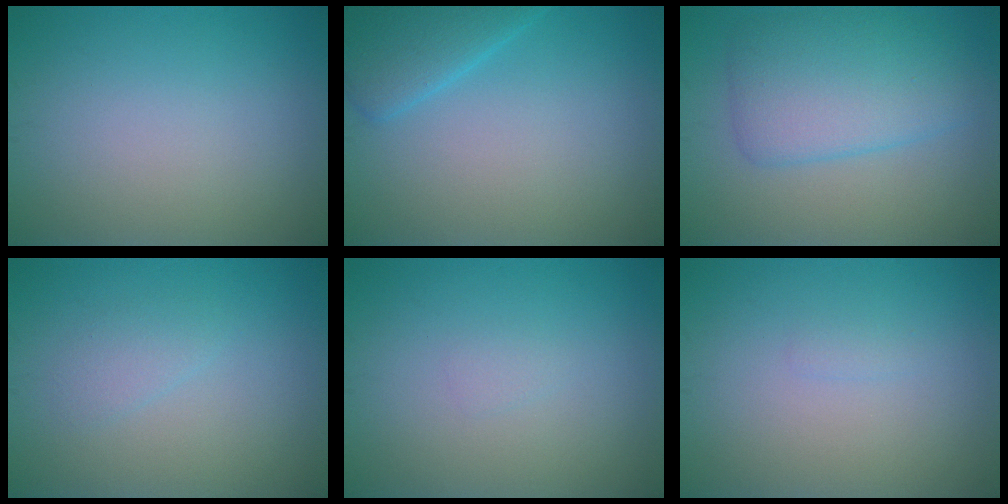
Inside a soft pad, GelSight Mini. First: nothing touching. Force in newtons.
{"total": 3.4, "press": 3.4, "slide": 0.2}
{"total": 5.7, "press": 5.6, "slide": 0.2}
{"total": 1.3, "press": 1.3, "slide": 0.2}
{"total": 0.6, "press": 0.6, "slide": 0.1}
{"total": 0.5, "press": 0.5, "slide": 0.1}